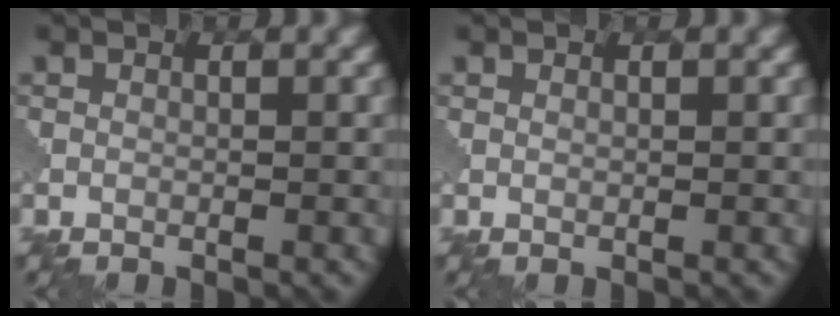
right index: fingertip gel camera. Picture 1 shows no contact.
{"total": 0.0}